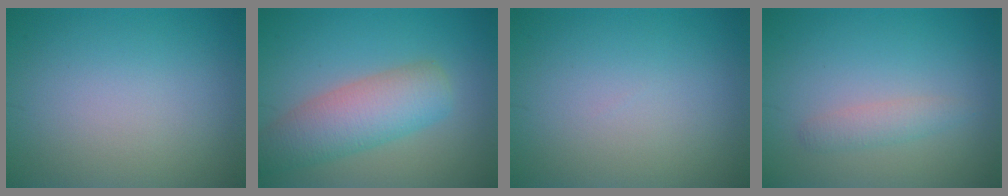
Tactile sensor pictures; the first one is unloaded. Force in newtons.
{"total": 5.9, "press": 5.9, "slide": 0.2}
{"total": 0.0}
{"total": 1.6, "press": 1.6, "slide": 0.0}